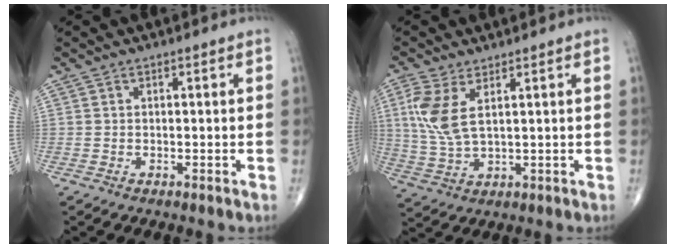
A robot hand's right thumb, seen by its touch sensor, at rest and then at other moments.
{"total": 8.3, "force": [2.8, 3.6, 7.0], "torque": [-0.164, -0.007, 0.066]}